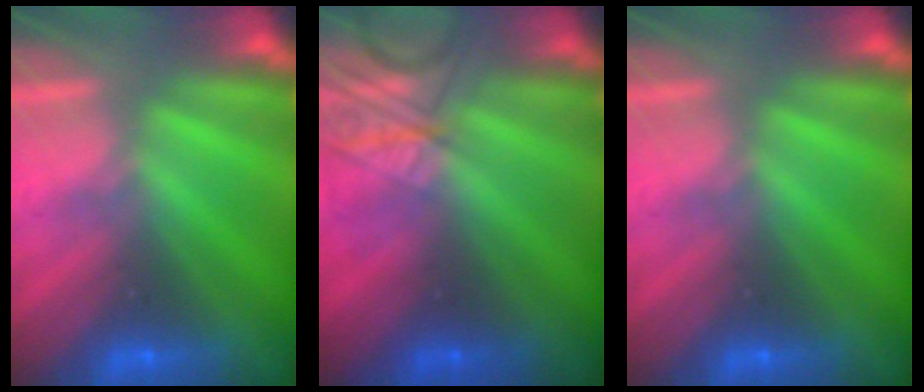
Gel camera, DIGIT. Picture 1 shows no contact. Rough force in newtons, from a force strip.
{"total": 2.3}
{"total": 0.0}